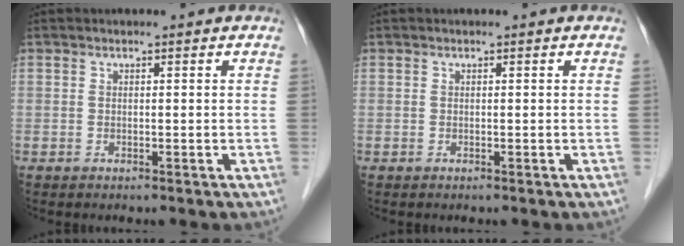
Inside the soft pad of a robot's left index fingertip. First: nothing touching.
{"total": 0.0}